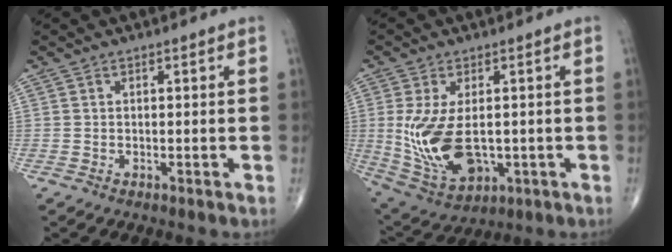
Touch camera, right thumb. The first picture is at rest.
{"total": 14.3, "force": [-1.0, 8.1, 11.7], "torque": [-0.232, -0.011, 0.007]}